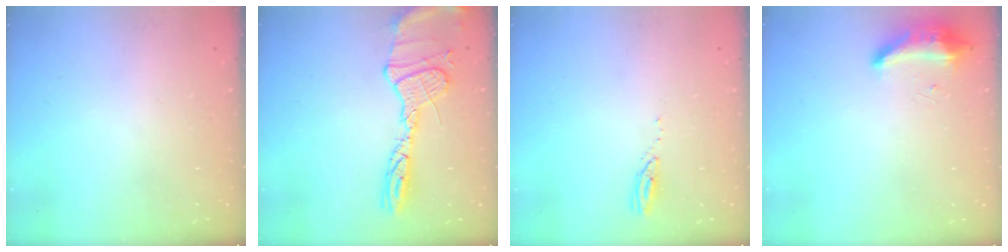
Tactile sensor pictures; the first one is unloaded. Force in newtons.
{"total": 15.6, "press": 15.6, "slide": 1.3}
{"total": 3.0, "press": 3.0, "slide": 0.1}
{"total": 14.4, "press": 9.5, "slide": 10.8}